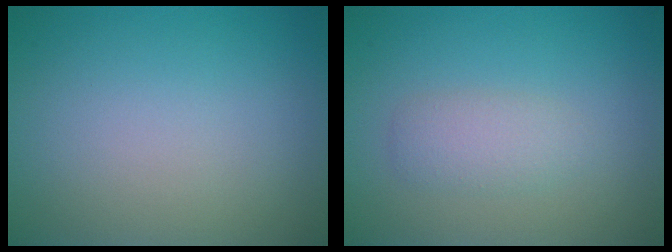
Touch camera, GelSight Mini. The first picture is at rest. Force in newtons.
{"total": 2.0, "press": 2.0, "slide": 0.2}